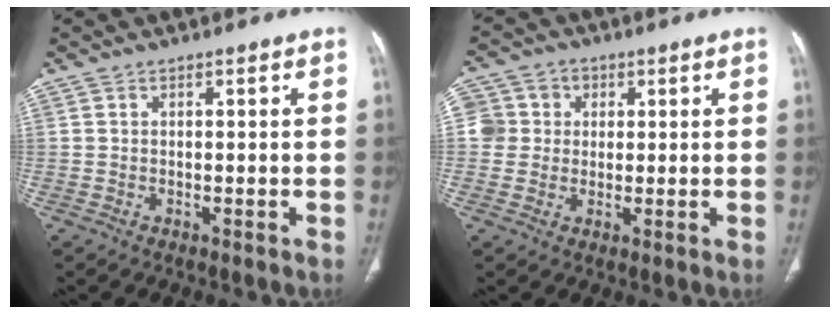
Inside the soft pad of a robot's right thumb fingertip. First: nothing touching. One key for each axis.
{"total": 6.7, "fx": 1.1, "fy": 6.5, "fz": 1.4, "tx": -0.002, "ty": 0.011, "tz": 0.015}